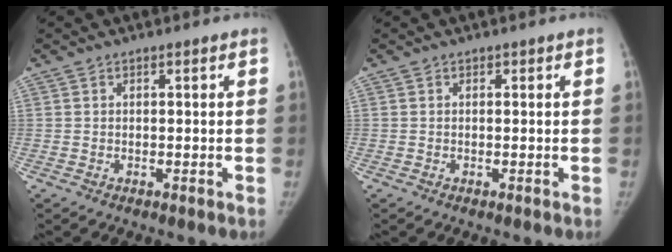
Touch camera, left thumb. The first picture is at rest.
{"total": 0.0}